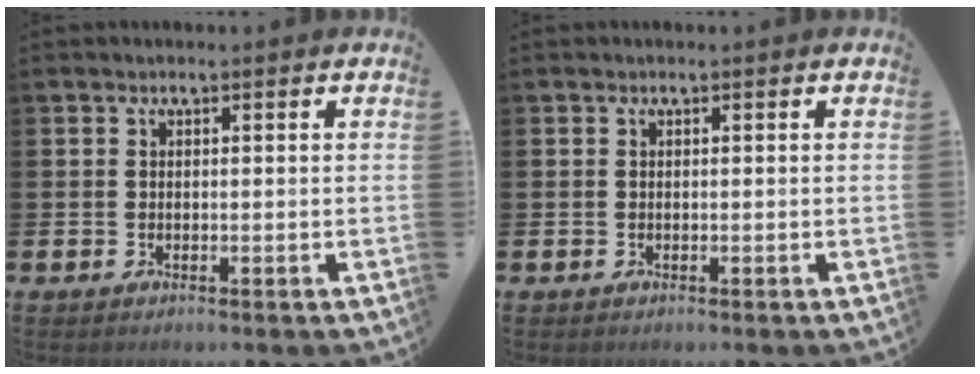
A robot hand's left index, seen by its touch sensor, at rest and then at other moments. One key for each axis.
{"total": 0.0}